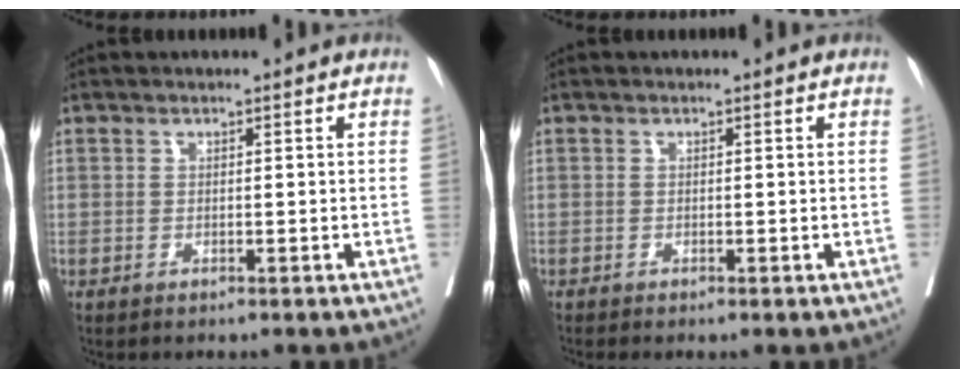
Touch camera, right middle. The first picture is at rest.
{"total": 0.6, "force": [-0.5, -0.1, 0.2], "torque": [-0.001, 0.000, -0.011]}